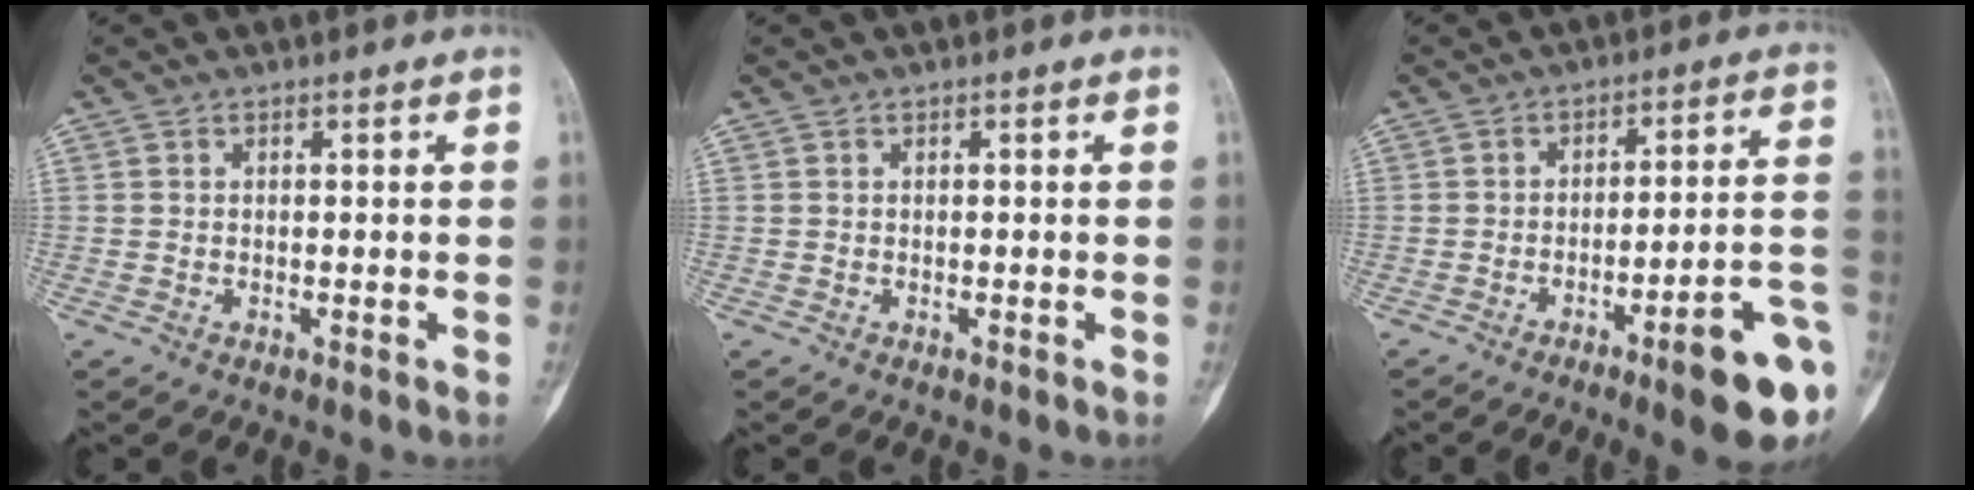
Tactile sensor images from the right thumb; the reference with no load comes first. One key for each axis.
{"total": 0.0}
{"total": 14.3, "fx": -6.4, "fy": 2.1, "fz": 12.6, "tx": -0.133, "ty": 0.035, "tz": -0.084}